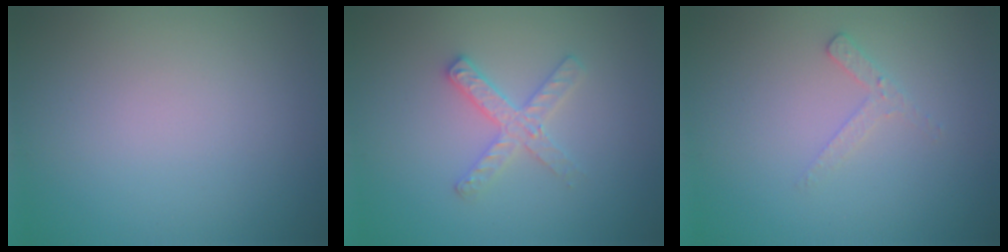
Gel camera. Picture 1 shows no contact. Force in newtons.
{"total": 2.6, "press": 2.5, "slide": 0.4}
{"total": 1.6, "press": 1.5, "slide": 0.4}